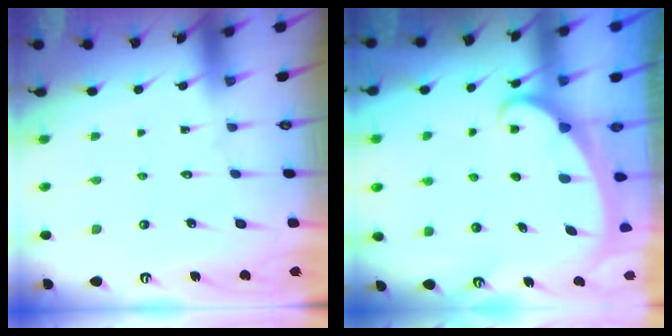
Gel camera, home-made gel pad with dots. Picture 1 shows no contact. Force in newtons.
{"total": 2.1, "press": 2.1, "slide": 0.2}